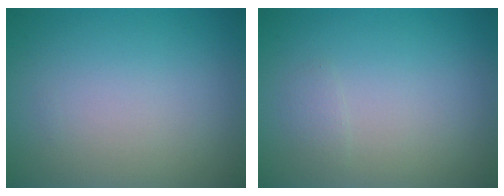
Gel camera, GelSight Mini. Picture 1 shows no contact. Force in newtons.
{"total": 0.7, "press": 0.7, "slide": 0.0}